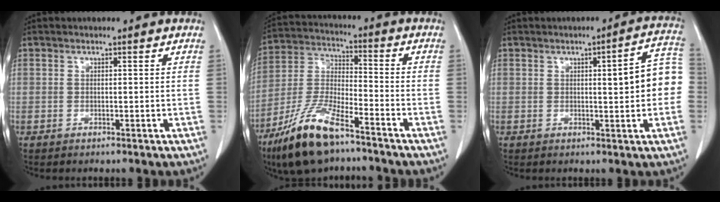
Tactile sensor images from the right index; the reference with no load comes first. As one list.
[{"total": 13.9, "force": [-9.5, 3.3, 9.6], "torque": [-0.205, -0.021, -0.179]}, {"total": 8.4, "force": [0.2, 1.4, 8.3], "torque": [-0.096, 0.026, -0.002]}]